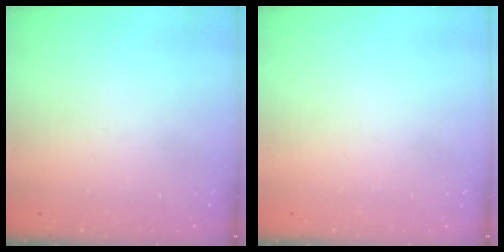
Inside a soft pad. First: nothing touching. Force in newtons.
{"total": 0.0}